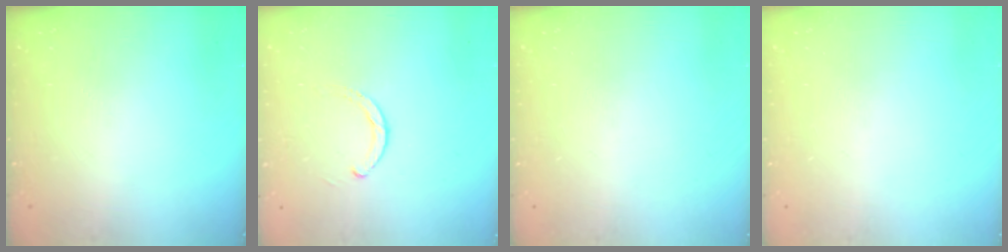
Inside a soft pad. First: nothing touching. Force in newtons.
{"total": 1.9, "press": 1.9, "slide": 0.2}
{"total": 0.0}
{"total": 0.0}